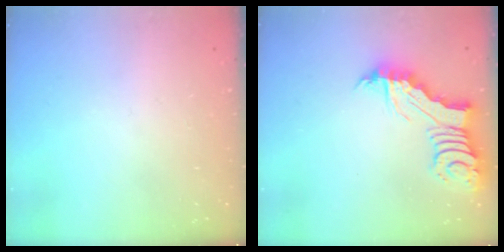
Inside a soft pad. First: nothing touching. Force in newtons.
{"total": 4.9, "press": 4.8, "slide": 0.3}